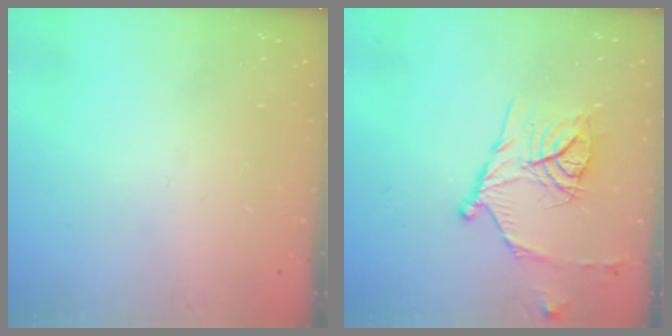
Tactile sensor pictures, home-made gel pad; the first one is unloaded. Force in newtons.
{"total": 15.4, "press": 15.3, "slide": 1.5}